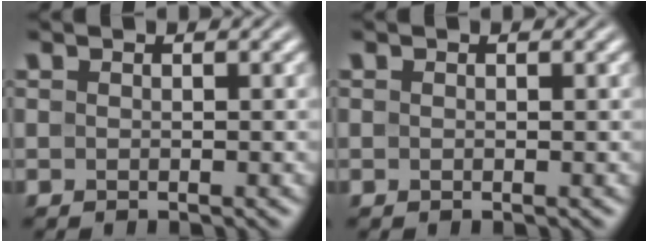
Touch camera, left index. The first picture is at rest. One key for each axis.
{"total": 0.0}